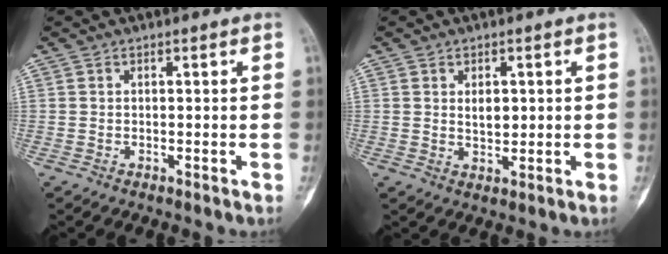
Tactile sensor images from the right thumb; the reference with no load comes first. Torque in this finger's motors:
{"motor_torque": [0.20, 0.04, -0.02, -0.10, 0.02]}